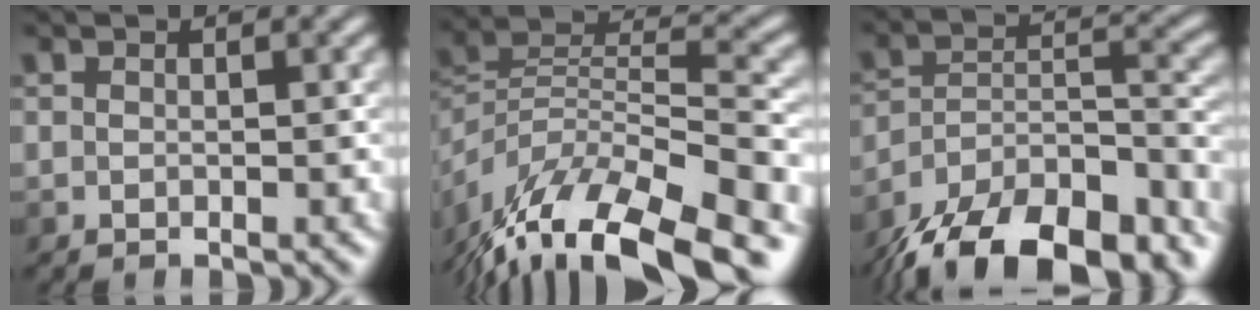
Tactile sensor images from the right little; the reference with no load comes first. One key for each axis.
{"total": 13.4, "fx": -10.9, "fy": 3.8, "fz": 6.9, "tx": -0.149, "ty": 0.006, "tz": -0.187}
{"total": 15.2, "fx": -12.9, "fy": 5.2, "fz": 6.1, "tx": -0.124, "ty": -0.010, "tz": -0.194}